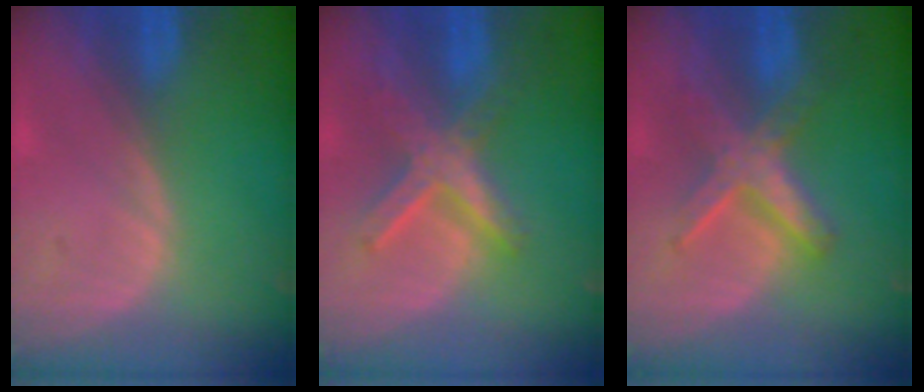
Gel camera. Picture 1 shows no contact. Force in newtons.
{"total": 7.8, "press": 6.7, "slide": 3.9}
{"total": 6.6, "press": 6.6, "slide": 0.2}